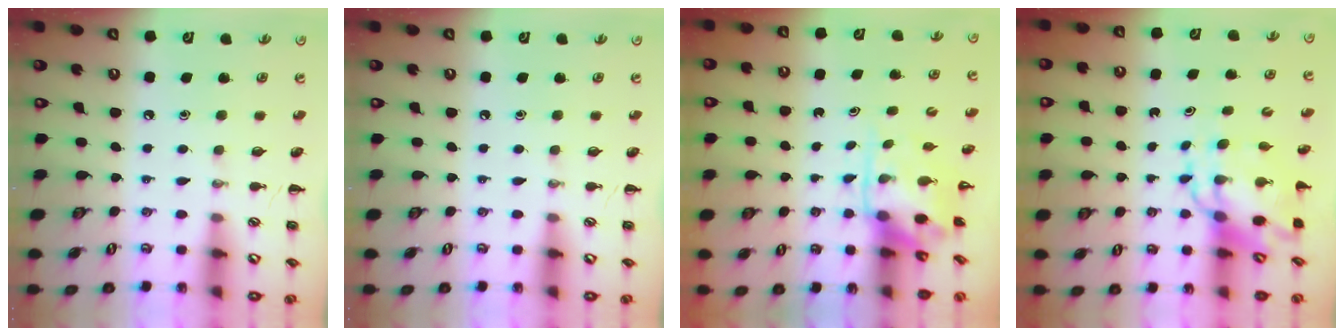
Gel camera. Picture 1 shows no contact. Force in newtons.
{"total": 0.0}
{"total": 3.4, "press": 3.3, "slide": 0.6}
{"total": 8.4, "press": 8.0, "slide": 2.2}